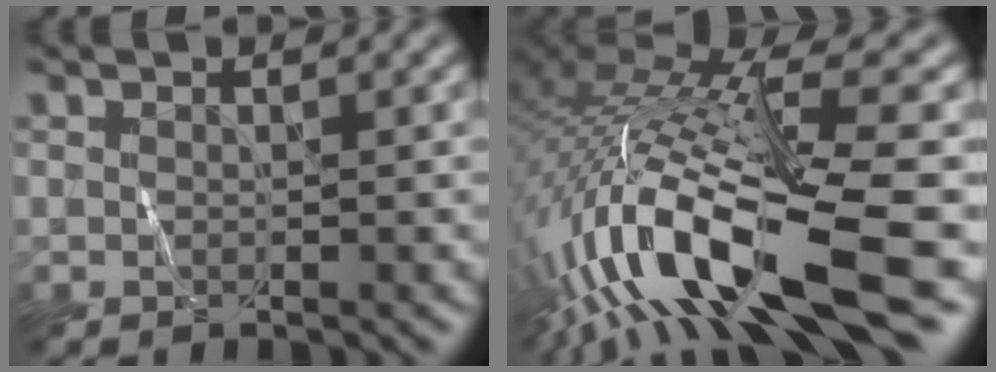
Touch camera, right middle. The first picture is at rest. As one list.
[{"total": 15.7, "force": [-5.5, 3.6, 14.3], "torque": [-0.299, 0.009, -0.094]}]